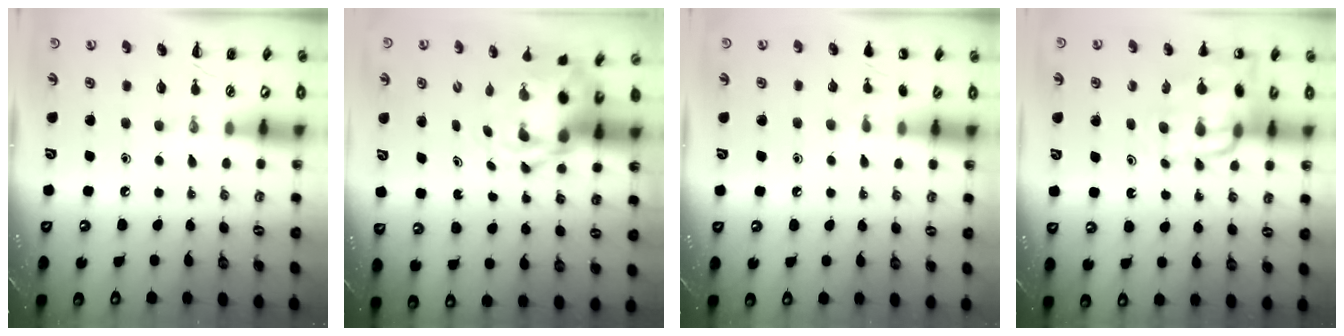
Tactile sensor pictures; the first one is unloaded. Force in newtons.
{"total": 4.6, "press": 4.5, "slide": 1.1}
{"total": 6.4, "press": 6.2, "slide": 1.8}
{"total": 13.6, "press": 13.2, "slide": 3.2}